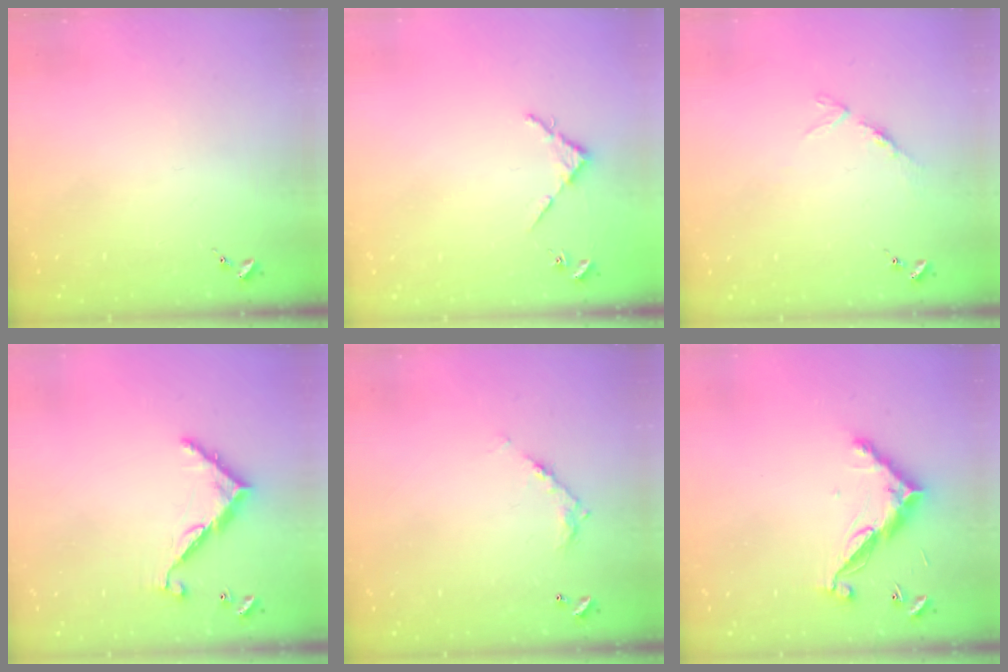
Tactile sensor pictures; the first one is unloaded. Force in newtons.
{"total": 3.1, "press": 3.1, "slide": 0.3}
{"total": 5.9, "press": 5.9, "slide": 0.5}
{"total": 8.9, "press": 8.9, "slide": 0.6}
{"total": 8.4, "press": 8.4, "slide": 0.4}
{"total": 12.8, "press": 12.8, "slide": 0.4}